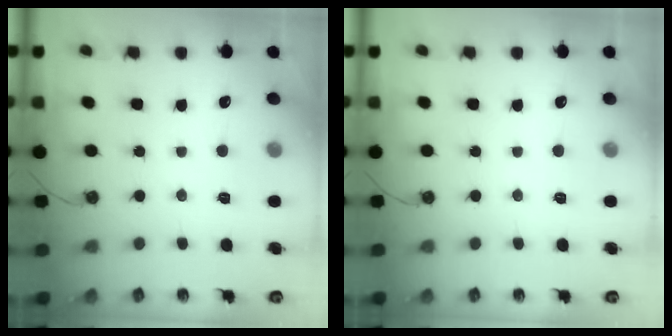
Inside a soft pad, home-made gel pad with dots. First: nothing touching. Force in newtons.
{"total": 0.0}